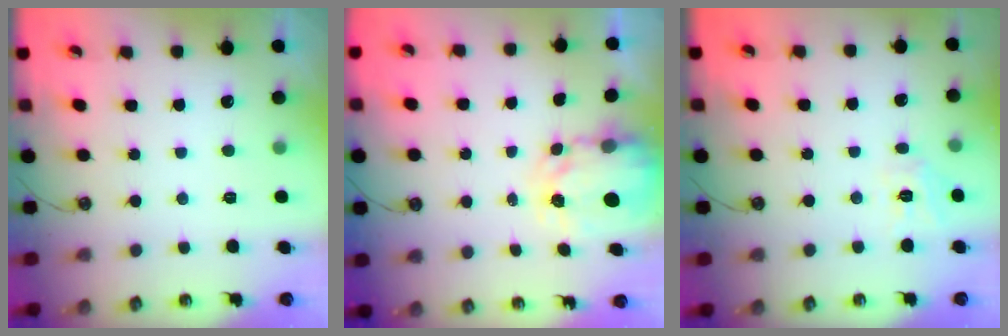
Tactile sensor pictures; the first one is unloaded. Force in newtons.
{"total": 4.0, "press": 4.0, "slide": 0.3}
{"total": 8.1, "press": 8.1, "slide": 0.6}